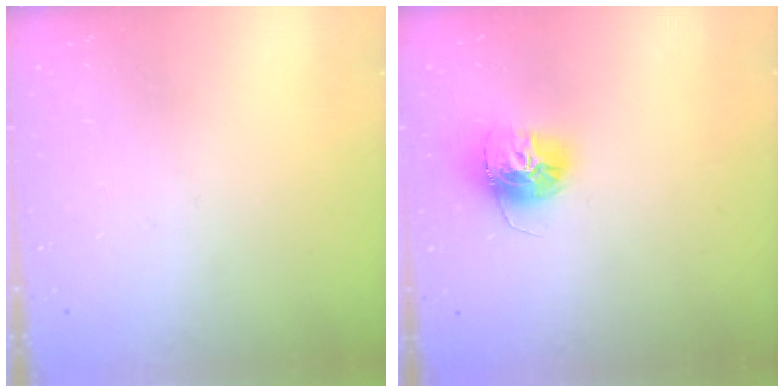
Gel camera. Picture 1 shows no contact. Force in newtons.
{"total": 13.1, "press": 13.0, "slide": 1.1}